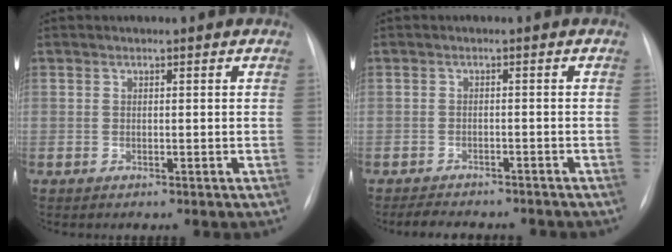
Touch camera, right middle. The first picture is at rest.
{"total": 7.7, "force": [-6.9, 2.1, 2.7], "torque": [-0.041, -0.002, -0.089]}